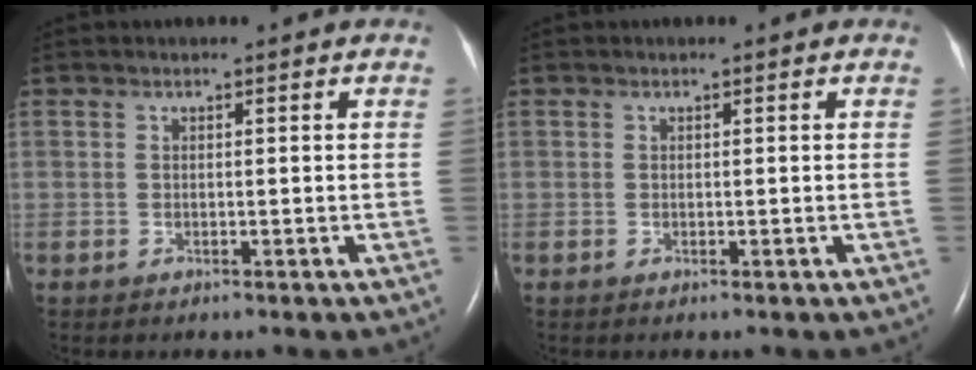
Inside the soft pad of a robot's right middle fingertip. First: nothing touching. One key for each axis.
{"total": 0.0}